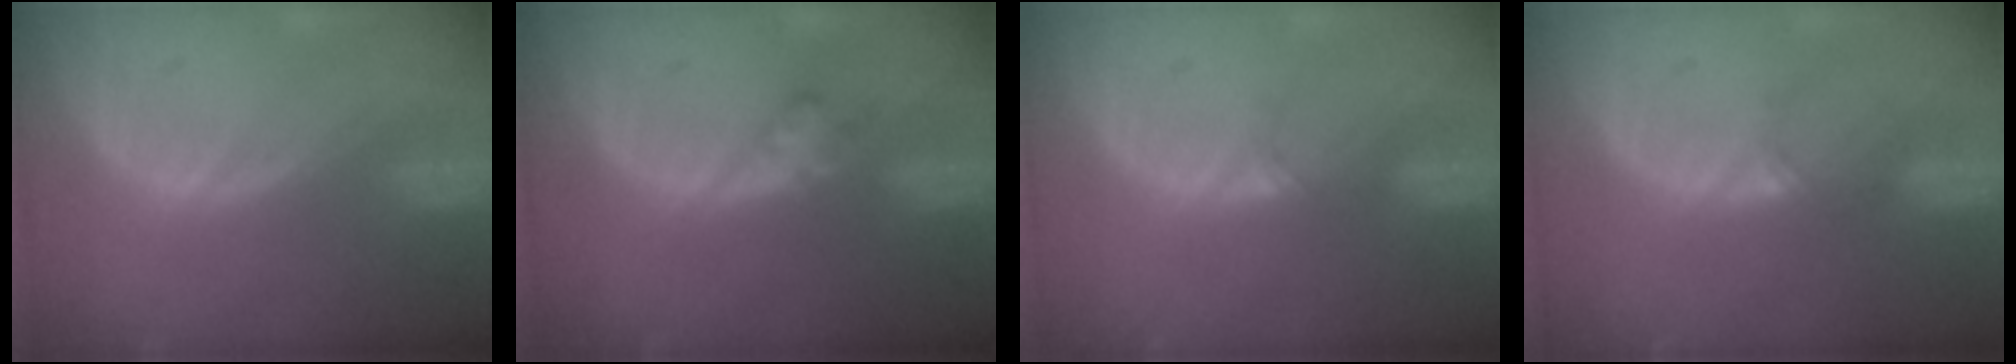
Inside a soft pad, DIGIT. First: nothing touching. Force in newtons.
{"total": 2.3, "press": 2.2, "slide": 0.3}
{"total": 1.6, "press": 1.3, "slide": 1.1}
{"total": 2.2, "press": 1.7, "slide": 1.3}